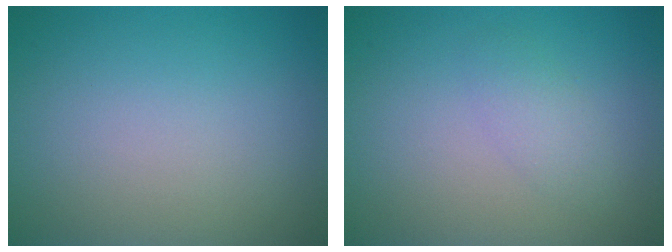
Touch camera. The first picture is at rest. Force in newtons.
{"total": 1.6, "press": 1.6, "slide": 0.1}